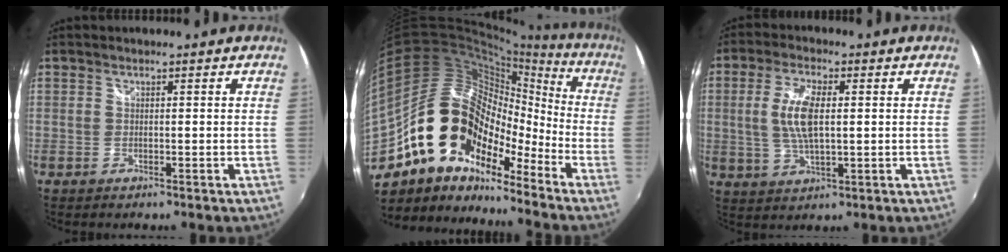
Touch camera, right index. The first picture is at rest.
{"total": 20.3, "force": [-12.3, 12.6, 10.0], "torque": [-0.188, 0.030, -0.225]}
{"total": 8.4, "force": [0.9, 3.2, 7.7], "torque": [-0.154, 0.002, 0.020]}